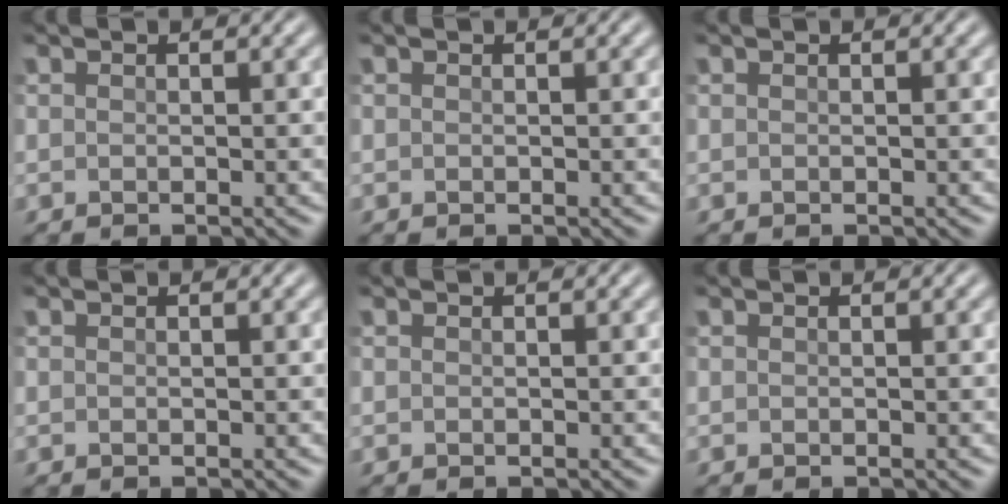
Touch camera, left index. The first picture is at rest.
{"total": 0.0}
{"total": 0.0}
{"total": 0.0}
{"total": 0.0}
{"total": 0.0}